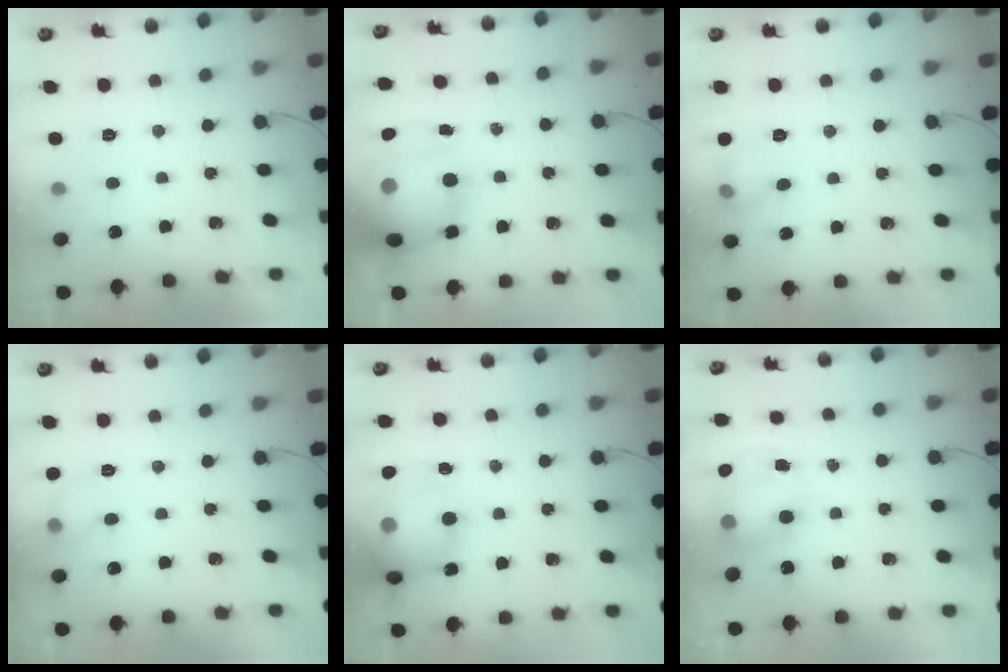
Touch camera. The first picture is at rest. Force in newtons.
{"total": 18.4, "press": 18.0, "slide": 4.2}
{"total": 6.2, "press": 6.1, "slide": 1.3}
{"total": 6.2, "press": 6.0, "slide": 1.6}
{"total": 15.2, "press": 15.0, "slide": 2.7}
{"total": 9.7, "press": 9.6, "slide": 1.7}